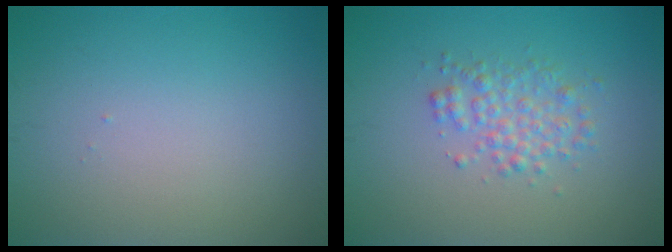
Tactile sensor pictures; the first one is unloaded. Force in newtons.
{"total": 2.6, "press": 2.6, "slide": 0.0}